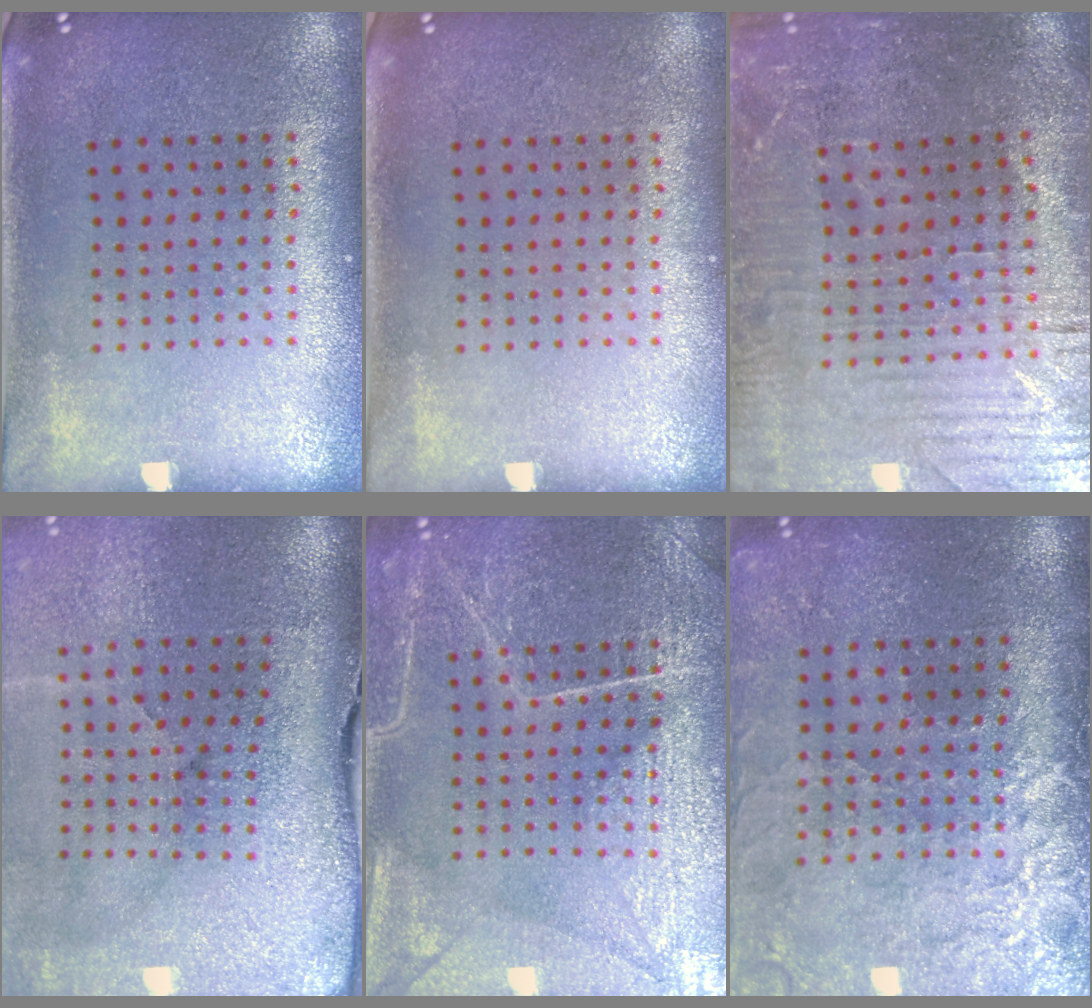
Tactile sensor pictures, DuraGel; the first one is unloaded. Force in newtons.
{"total": 0.0}
{"total": 3.1, "press": 3.1, "slide": 0.6}
{"total": 5.0, "press": 3.9, "slide": 3.1}
{"total": 4.1, "press": 4.1, "slide": 0.4}
{"total": 4.3, "press": 3.5, "slide": 2.5}